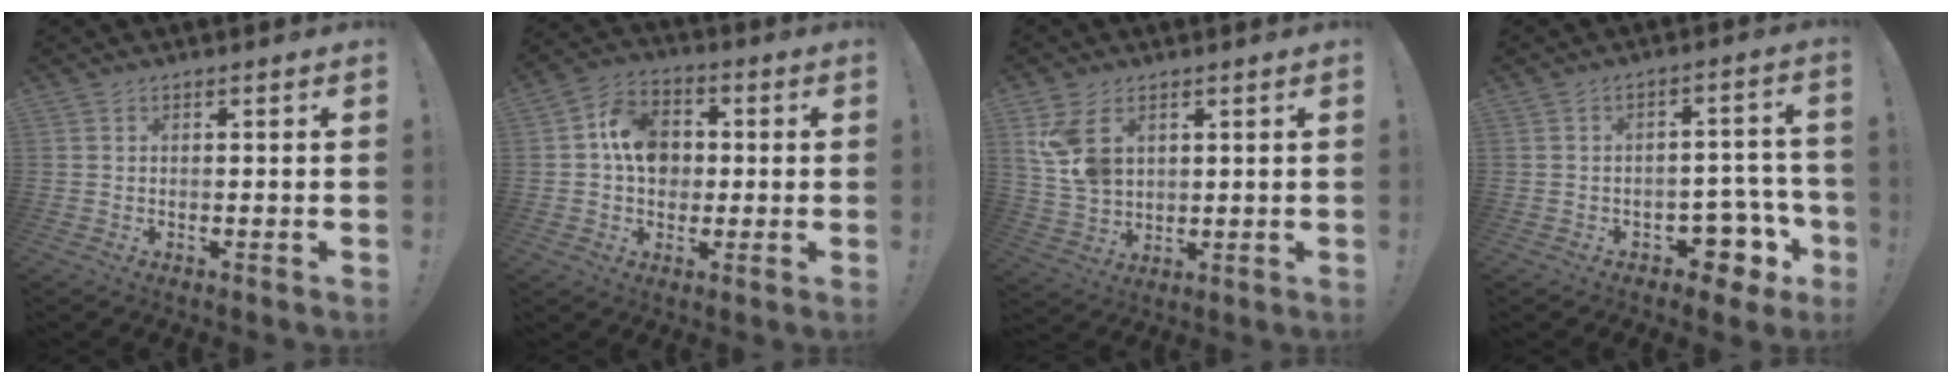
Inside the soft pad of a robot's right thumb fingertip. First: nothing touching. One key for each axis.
{"total": 12.1, "fx": 1.3, "fy": 9.9, "fz": 6.9, "tx": -0.087, "ty": 0.007, "tz": 0.030}
{"total": 10.0, "fx": 4.2, "fy": 6.7, "fz": 6.2, "tx": -0.108, "ty": -0.012, "tz": 0.081}
{"total": 8.9, "fx": -4.2, "fy": 6.2, "fz": 4.8, "tx": -0.038, "ty": 0.028, "tz": -0.065}